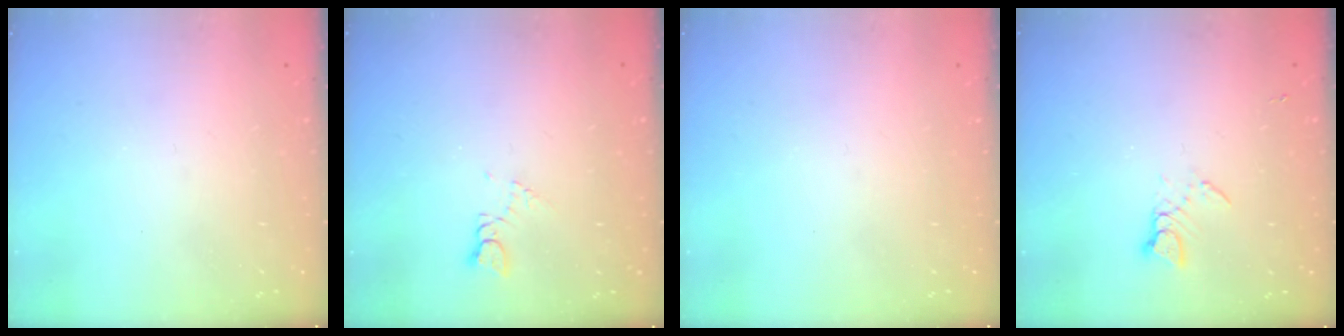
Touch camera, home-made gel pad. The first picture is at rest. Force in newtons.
{"total": 2.7, "press": 2.7, "slide": 0.3}
{"total": 0.0}
{"total": 3.8, "press": 3.8, "slide": 0.5}